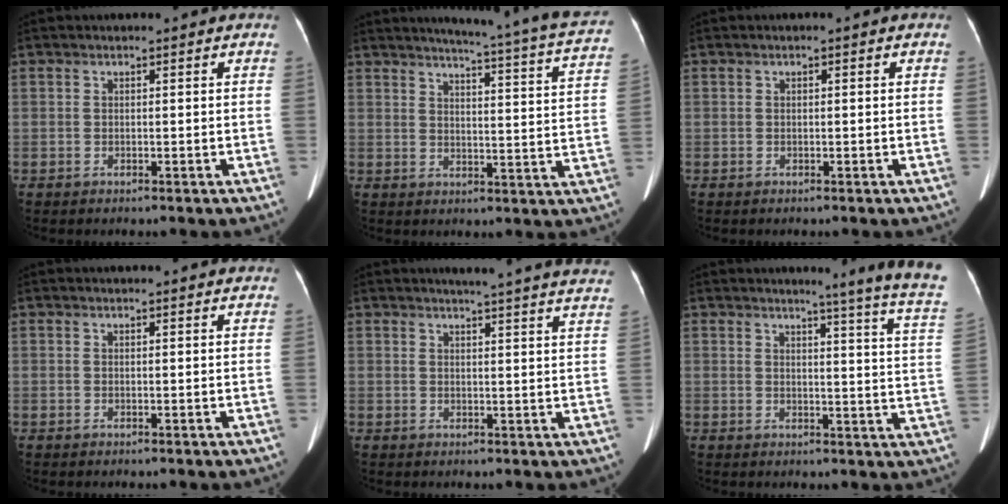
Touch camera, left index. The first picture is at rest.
{"total": 21.1, "force": [19.2, 0.0, 8.8], "torque": [-0.116, -0.068, 0.214]}
{"total": 0.0}
{"total": 5.8, "force": [5.5, 0.8, 1.7], "torque": [-0.021, 0.017, 0.053]}
{"total": 18.9, "force": [17.7, 0.0, 6.7], "torque": [-0.085, -0.049, 0.196]}
{"total": 13.3, "force": [11.7, -2.3, 6.0], "torque": [-0.074, -0.087, 0.114]}